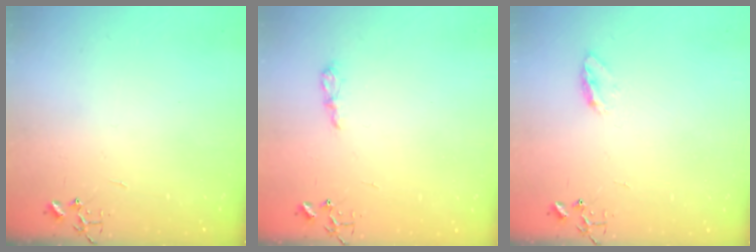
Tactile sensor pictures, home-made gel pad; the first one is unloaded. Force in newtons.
{"total": 6.3, "press": 6.2, "slide": 0.8}
{"total": 5.0, "press": 5.0, "slide": 0.7}